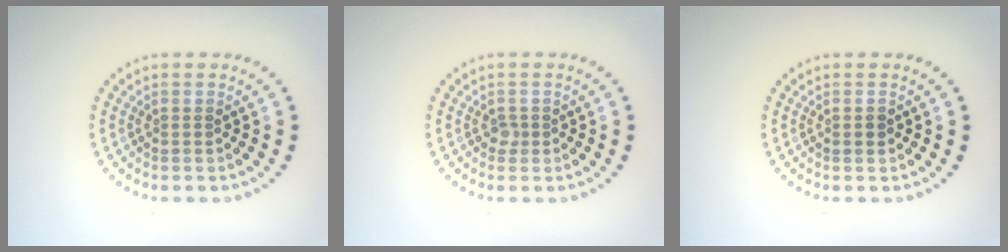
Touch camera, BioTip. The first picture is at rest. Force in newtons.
{"total": 0.8, "press": 0.6, "slide": 0.6}
{"total": 1.0, "press": 1.0, "slide": 0.1}